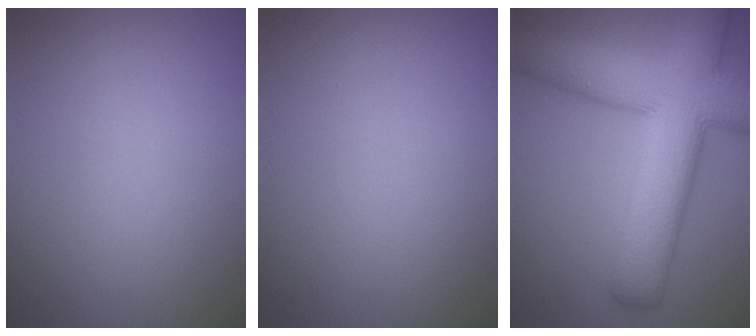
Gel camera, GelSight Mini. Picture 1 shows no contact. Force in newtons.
{"total": 0.0}
{"total": 12.1, "press": 12.1, "slide": 0.6}